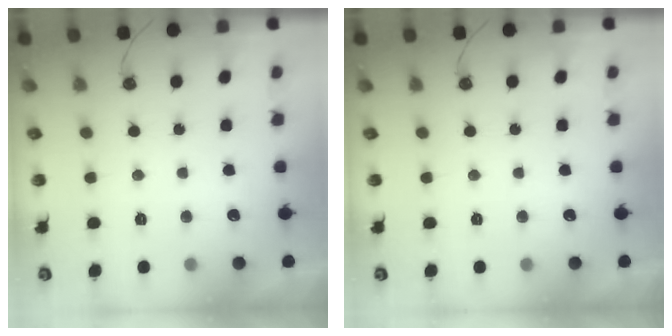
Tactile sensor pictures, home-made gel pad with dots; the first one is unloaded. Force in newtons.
{"total": 0.0}